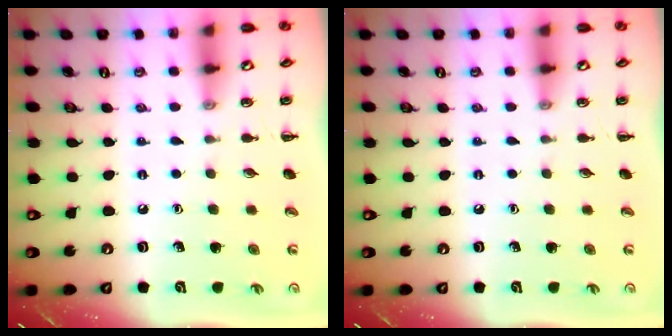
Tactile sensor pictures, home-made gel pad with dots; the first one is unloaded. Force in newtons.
{"total": 0.0}